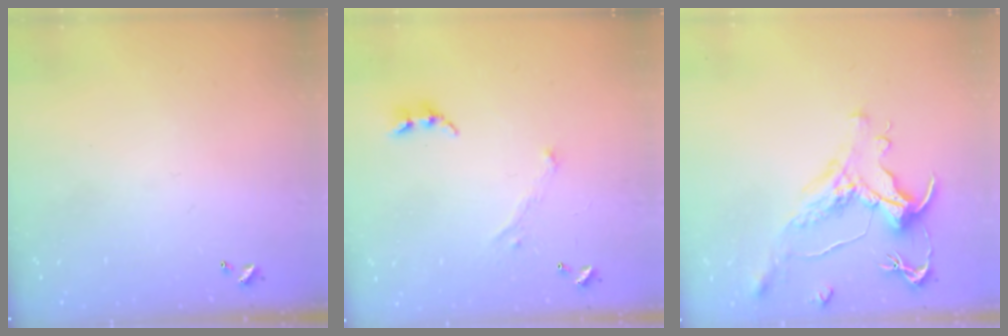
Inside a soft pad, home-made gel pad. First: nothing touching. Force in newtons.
{"total": 1.7, "press": 1.6, "slide": 0.5}
{"total": 1.6, "press": 1.0, "slide": 1.3}